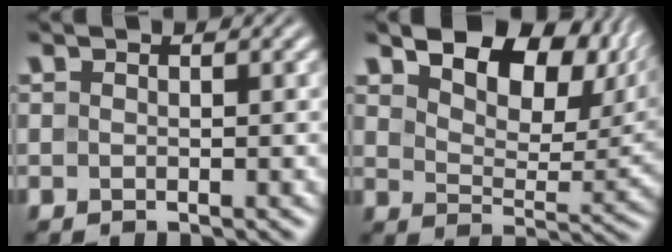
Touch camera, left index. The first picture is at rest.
{"total": 10.2, "force": [6.0, 5.5, 6.1], "torque": [-0.097, -0.001, 0.096]}